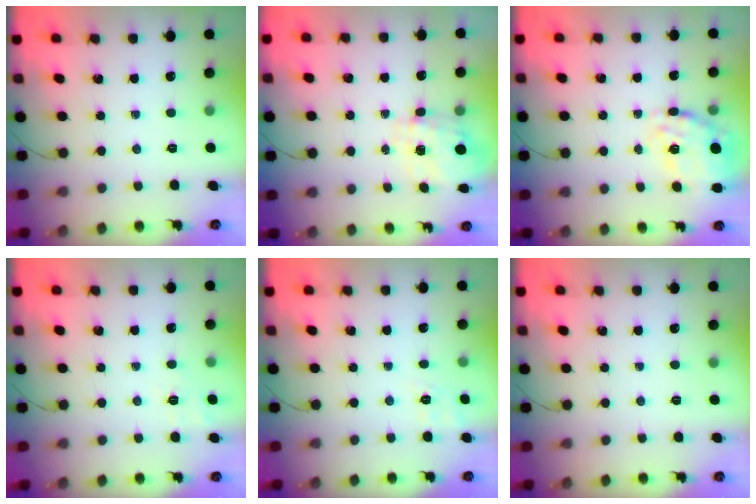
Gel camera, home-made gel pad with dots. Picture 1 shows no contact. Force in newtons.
{"total": 1.5, "press": 1.4, "slide": 0.3}
{"total": 20.3, "press": 19.9, "slide": 4.0}
{"total": 2.2, "press": 1.3, "slide": 1.8}
{"total": 2.8, "press": 2.0, "slide": 2.0}
{"total": 0.0}